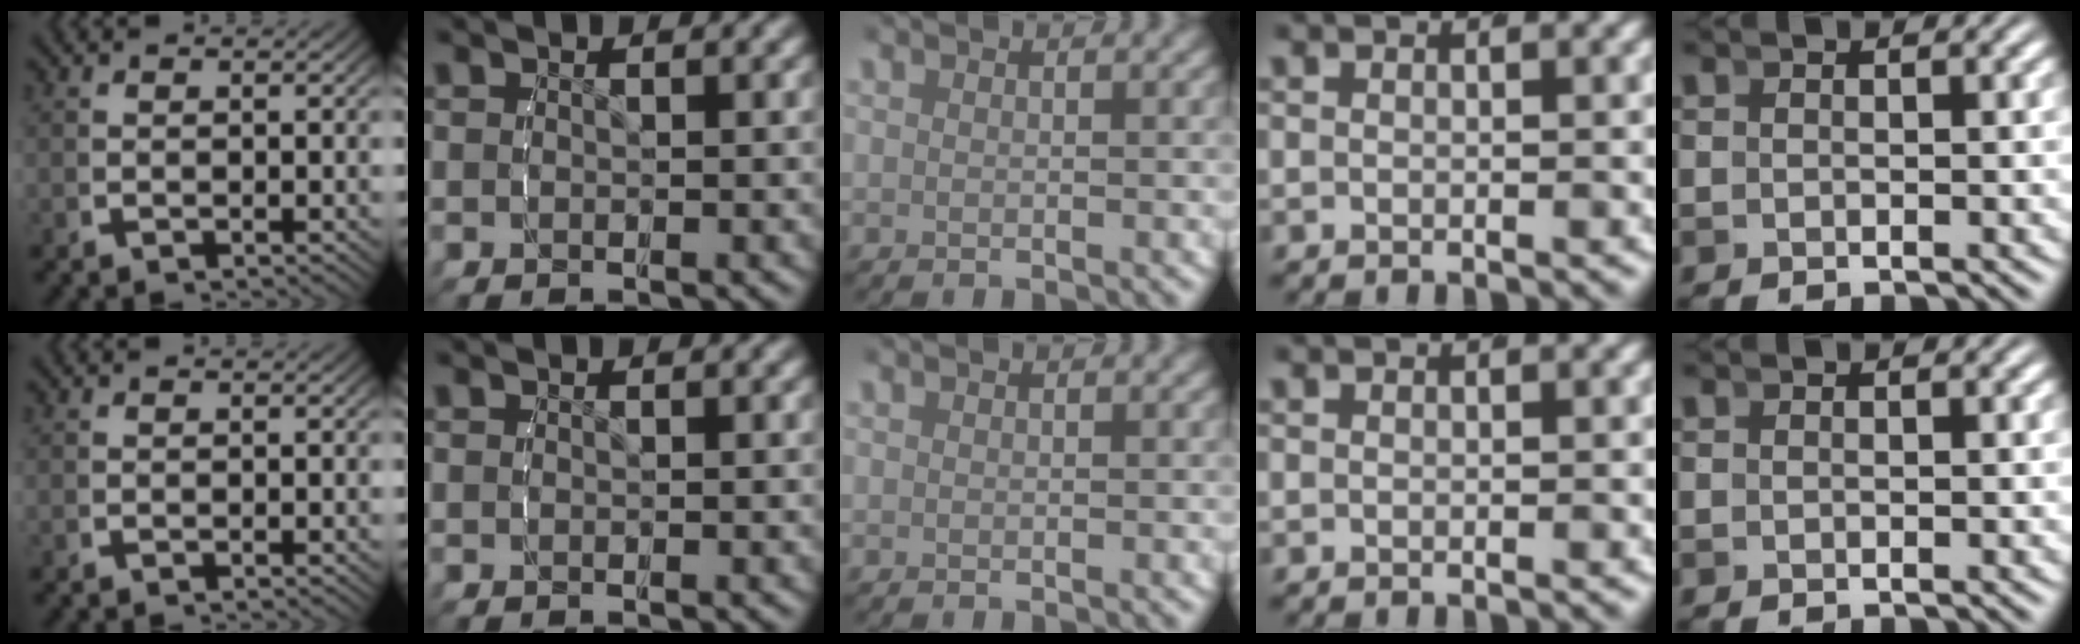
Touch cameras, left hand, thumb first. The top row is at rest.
{}